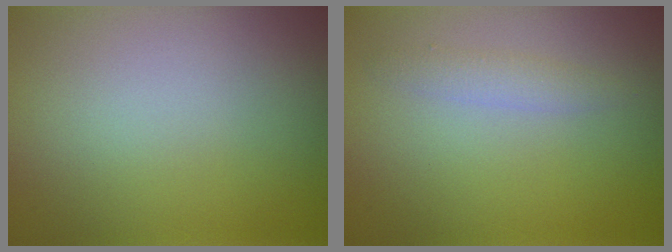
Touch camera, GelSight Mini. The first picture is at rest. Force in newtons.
{"total": 1.4, "press": 1.4, "slide": 0.1}